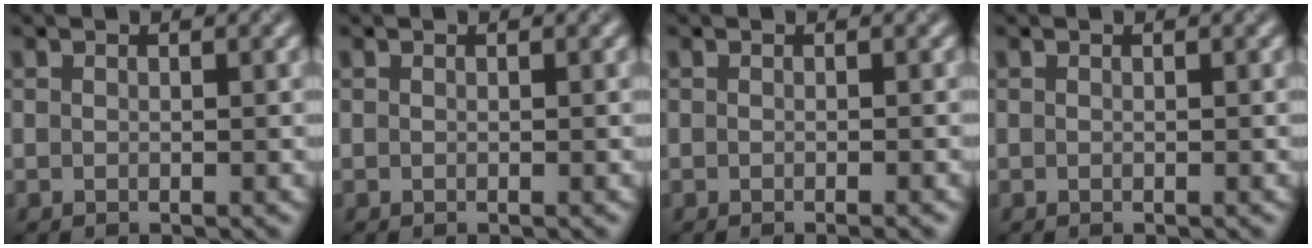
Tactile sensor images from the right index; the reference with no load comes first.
{"total": 0.0}
{"total": 1.0, "force": [-0.5, 0.2, 0.8], "torque": [-0.008, -0.004, -0.009]}
{"total": 0.0}